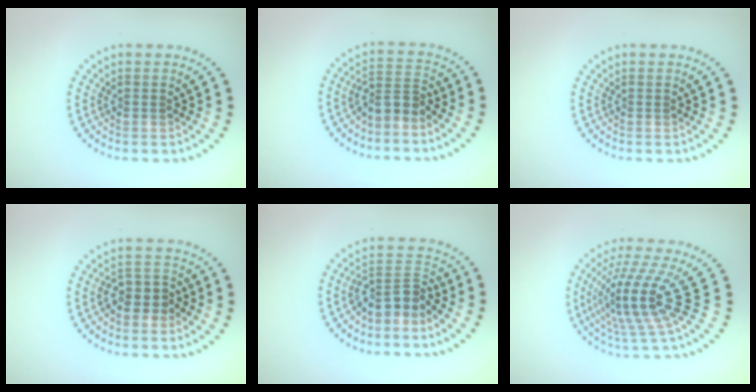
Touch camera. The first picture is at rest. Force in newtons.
{"total": 2.6, "press": 1.9, "slide": 1.8}
{"total": 0.0}
{"total": 2.6, "press": 2.3, "slide": 1.1}
{"total": 3.0, "press": 2.3, "slide": 2.0}
{"total": 5.4, "press": 3.9, "slide": 3.7}